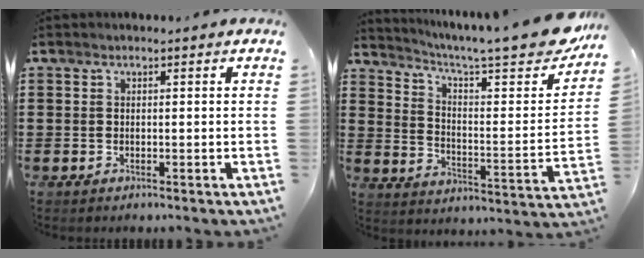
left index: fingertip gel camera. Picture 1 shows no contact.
{"total": 8.0, "force": [6.4, 1.2, 4.7], "torque": [-0.092, -0.053, 0.100]}